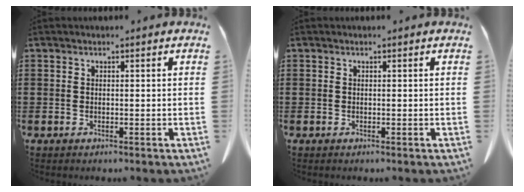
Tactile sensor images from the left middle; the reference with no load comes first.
{"total": 0.0}